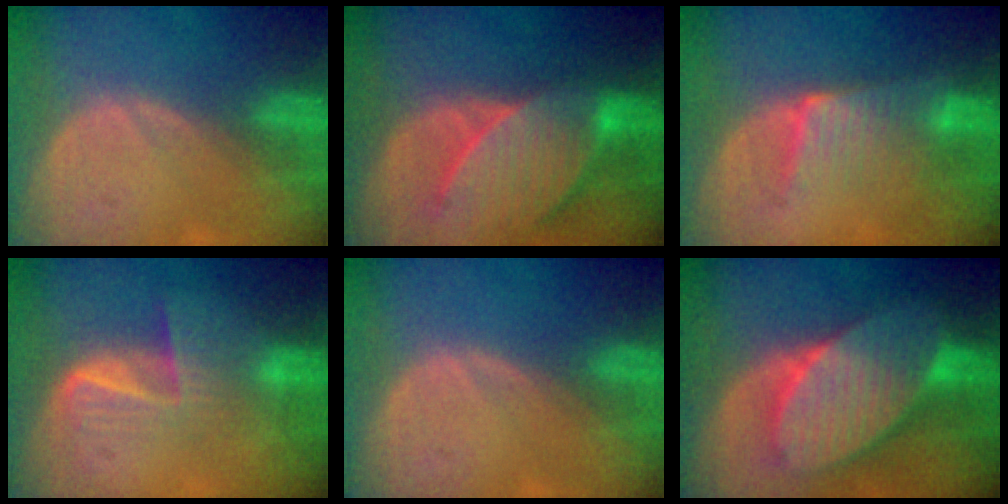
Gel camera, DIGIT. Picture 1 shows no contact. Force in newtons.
{"total": 9.6, "press": 8.7, "slide": 4.1}
{"total": 6.4, "press": 5.6, "slide": 3.1}
{"total": 6.8, "press": 5.7, "slide": 3.8}
{"total": 0.0}
{"total": 10.9, "press": 10.9, "slide": 0.6}